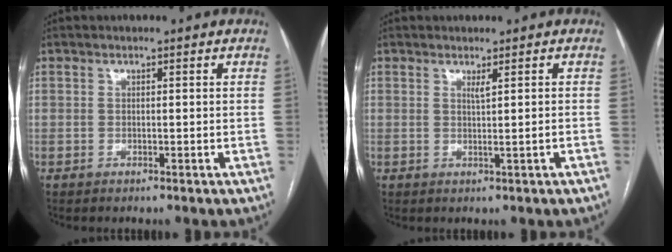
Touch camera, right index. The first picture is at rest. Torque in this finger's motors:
{"motor_torque": [-0.08, -0.07, -0.02, 0.00]}